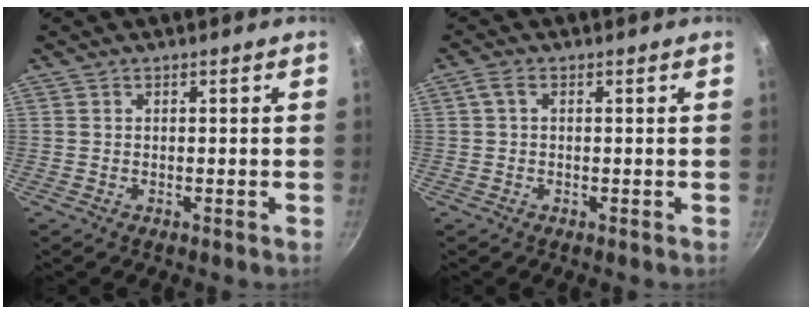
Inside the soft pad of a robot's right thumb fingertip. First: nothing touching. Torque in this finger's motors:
{"motor_torque": [0.19, 0.00, 0.36, 0.44, 0.10]}